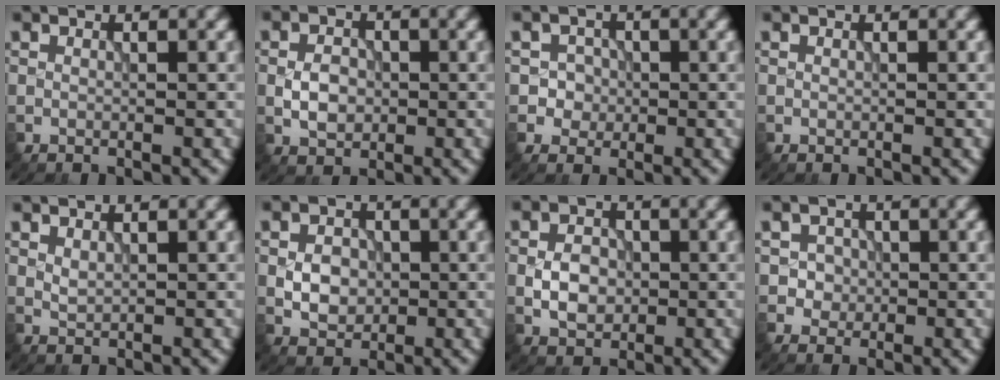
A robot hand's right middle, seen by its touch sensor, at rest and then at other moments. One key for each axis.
{"total": 2.8, "fx": -0.4, "fy": 2.1, "fz": 1.8, "tx": -0.032, "ty": 0.000, "tz": -0.011}
{"total": 2.3, "fx": -0.4, "fy": 2.2, "fz": 0.4, "tx": 0.013, "ty": 0.005, "tz": -0.017}
{"total": 0.0}
{"total": 0.9, "fx": 0.5, "fy": 0.5, "fz": 0.6, "tx": -0.016, "ty": -0.002, "tz": 0.014}
{"total": 3.0, "fx": -0.3, "fy": 2.4, "fz": 1.8, "tx": -0.030, "ty": -0.001, "tz": -0.008}
{"total": 3.3, "fx": -0.5, "fy": 2.5, "fz": 2.0, "tx": -0.036, "ty": 0.001, "tz": -0.012}
{"total": 2.0, "fx": -0.2, "fy": 1.9, "fz": 0.5, "tx": 0.004, "ty": -0.002, "tz": -0.008}